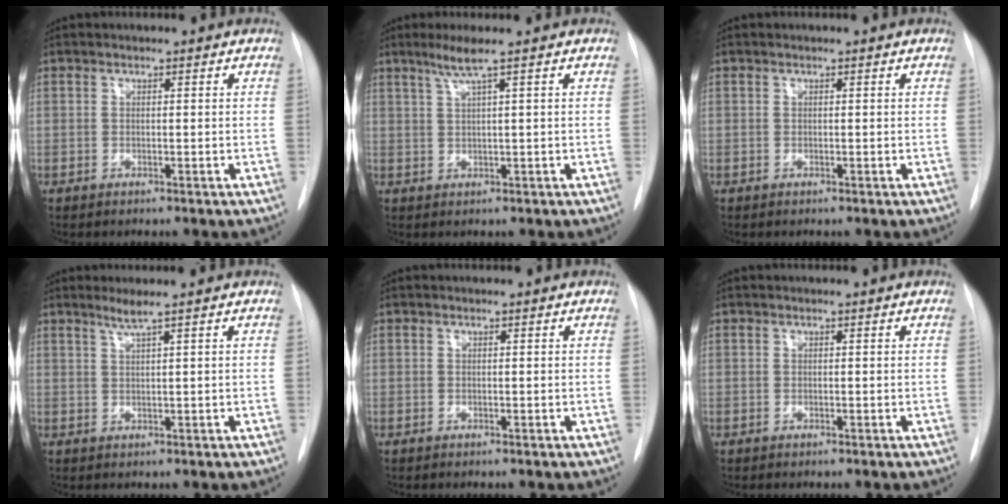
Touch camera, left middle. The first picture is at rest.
{"total": 3.2, "force": [1.9, -0.8, 2.5], "torque": [-0.059, 0.001, 0.041]}
{"total": 0.0}
{"total": 2.1, "force": [1.4, -0.6, 1.4], "torque": [-0.032, -0.003, 0.031]}
{"total": 0.0}
{"total": 0.0}